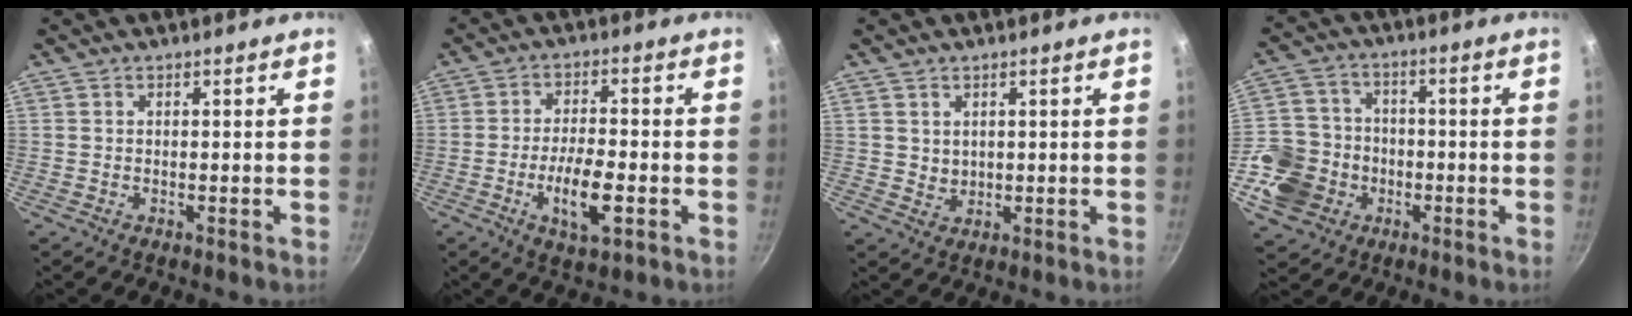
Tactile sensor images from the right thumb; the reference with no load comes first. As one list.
[{"total": 8.8, "force": [-3.0, 3.0, 7.7], "torque": [-0.131, 0.013, -0.051]}, {"total": 2.2, "force": [1.0, 1.8, 0.8], "torque": [-0.001, -0.006, 0.022]}, {"total": 10.9, "force": [-3.5, 9.7, 3.3], "torque": [-0.036, 0.031, -0.070]}]